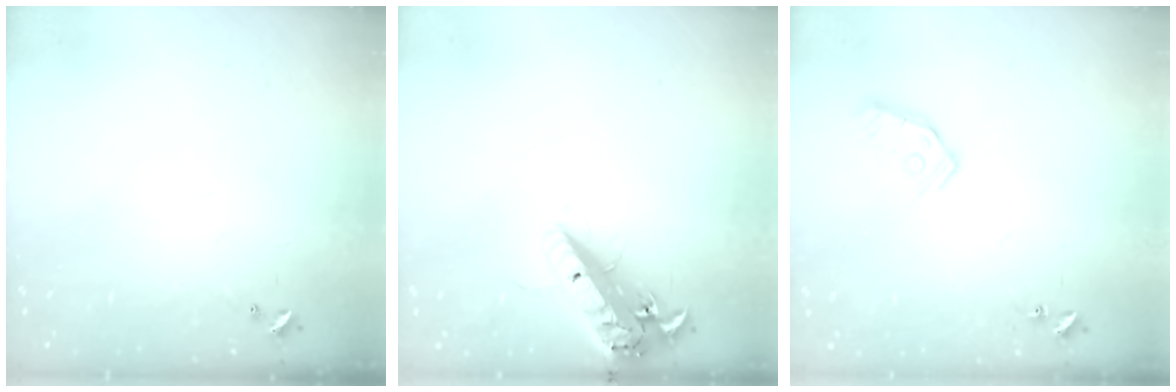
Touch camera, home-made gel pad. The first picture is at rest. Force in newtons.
{"total": 16.4, "press": 16.0, "slide": 3.4}
{"total": 8.3, "press": 8.3, "slide": 0.5}